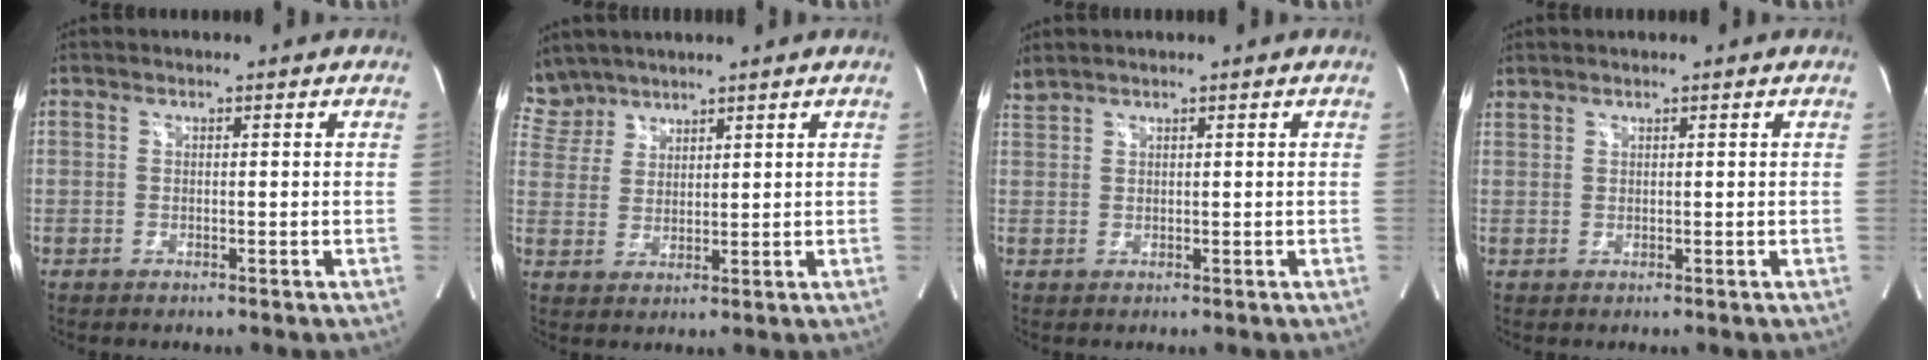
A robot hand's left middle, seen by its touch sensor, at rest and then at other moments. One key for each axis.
{"total": 5.4, "fx": 5.1, "fy": 1.8, "fz": -0.3, "tx": 0.000, "ty": 0.009, "tz": 0.113}
{"total": 1.6, "fx": 1.5, "fy": -0.3, "fz": 0.4, "tx": -0.017, "ty": 0.019, "tz": 0.039}
{"total": 1.1, "fx": 1.1, "fy": -0.1, "fz": 0.2, "tx": -0.015, "ty": 0.012, "tz": 0.030}